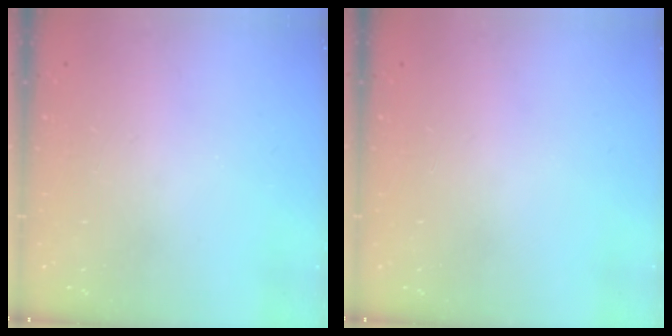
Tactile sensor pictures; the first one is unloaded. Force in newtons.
{"total": 0.0}